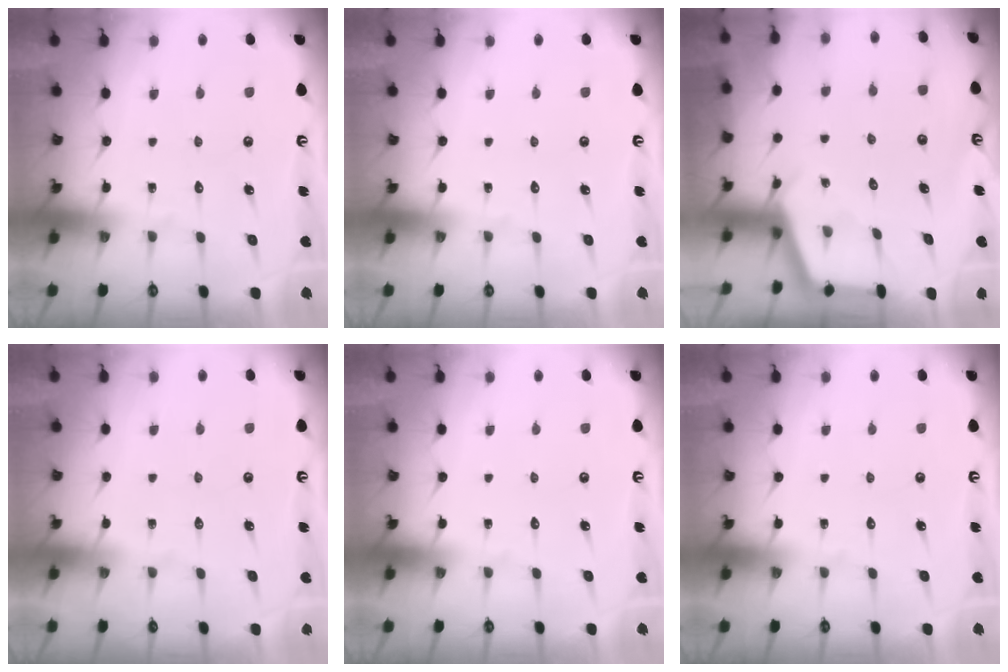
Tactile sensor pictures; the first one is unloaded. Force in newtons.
{"total": 0.0}
{"total": 2.8, "press": 2.8, "slide": 0.4}
{"total": 0.6, "press": 0.6, "slide": 0.2}
{"total": 0.0}
{"total": 0.0}